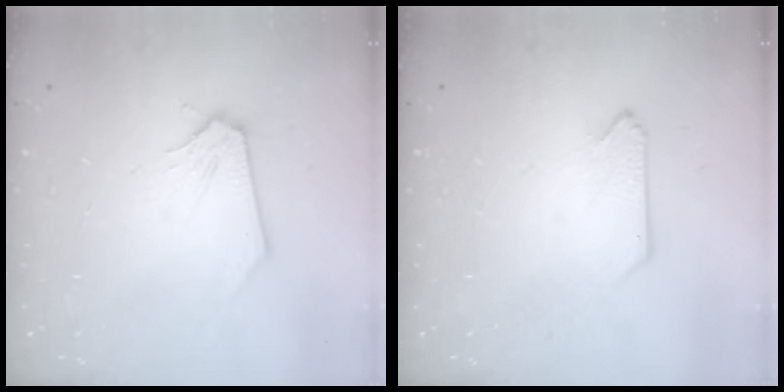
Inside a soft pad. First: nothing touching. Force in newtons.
{"total": 0.0}